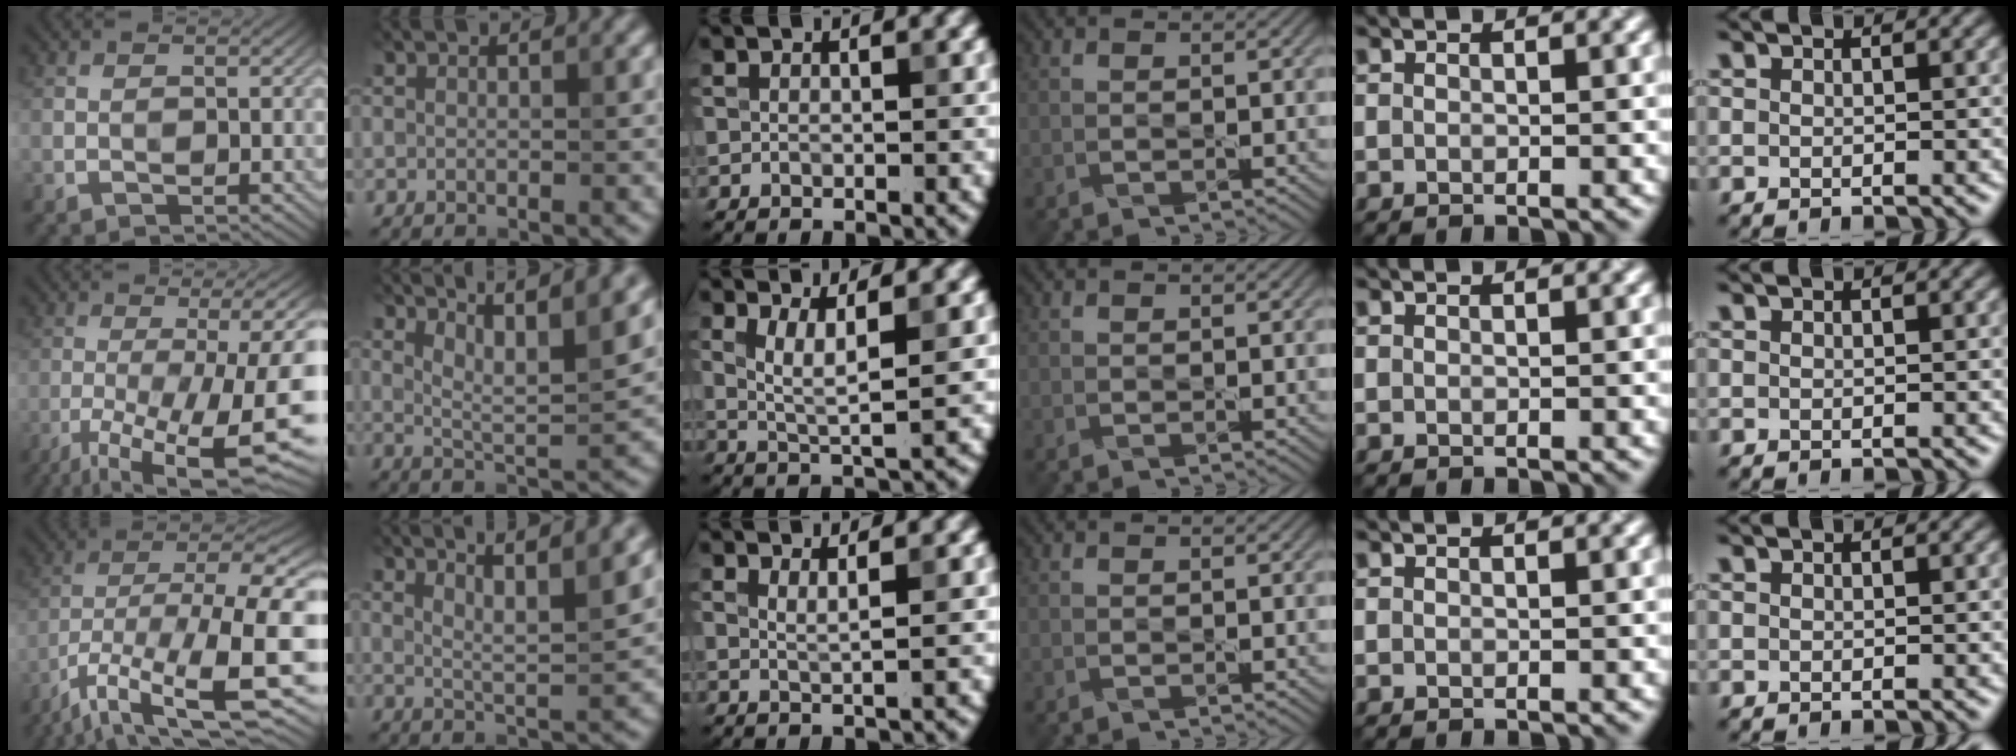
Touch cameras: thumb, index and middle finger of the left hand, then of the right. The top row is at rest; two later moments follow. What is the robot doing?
{"motion": "squeeze", "object": "bubble wrap"}